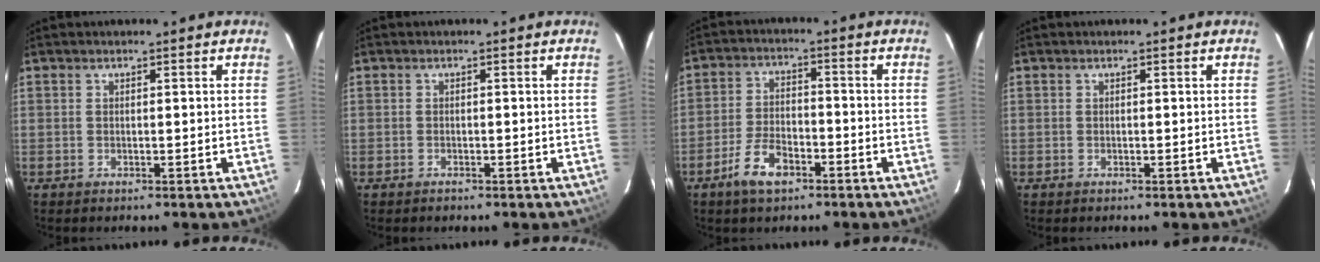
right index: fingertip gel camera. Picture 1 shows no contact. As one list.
[{"total": 0.8, "force": [-0.7, 0.4, 0.2], "torque": [-0.005, 0.002, -0.012]}, {"total": 7.3, "force": [-4.5, 3.4, 4.7], "torque": [-0.105, 0.004, -0.083]}, {"total": 0.0}]